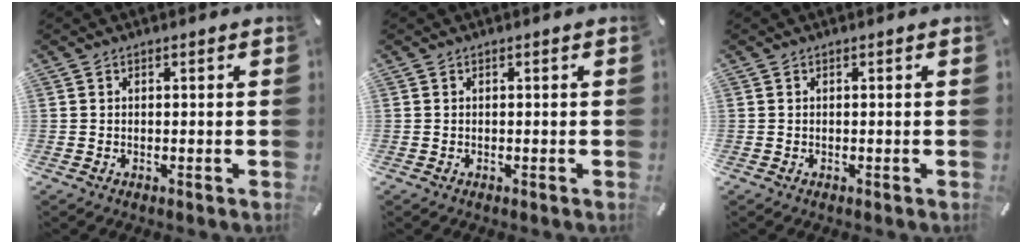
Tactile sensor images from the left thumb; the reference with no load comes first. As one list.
[{"total": 0.0}, {"total": 0.0}]